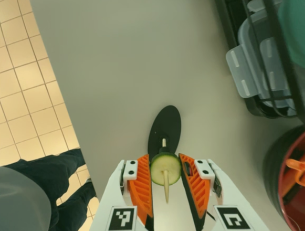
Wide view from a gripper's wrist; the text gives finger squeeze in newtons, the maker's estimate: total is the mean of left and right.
{"total": 7.7, "left": 8.0, "right": 7.5}